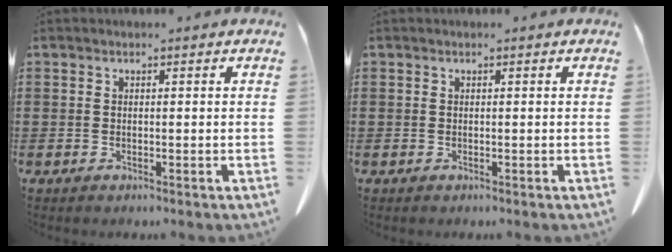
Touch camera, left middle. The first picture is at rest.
{"total": 0.0}